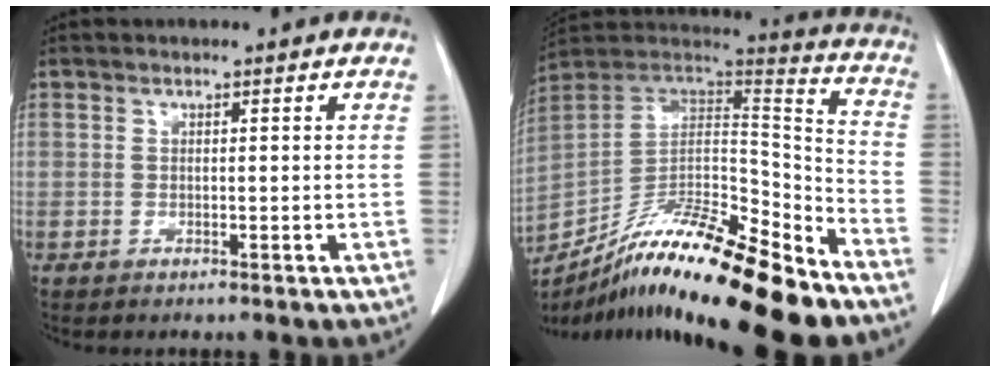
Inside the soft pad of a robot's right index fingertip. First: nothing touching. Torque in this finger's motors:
{"motor_torque": [0.68, -1.46, -0.15, -0.15]}